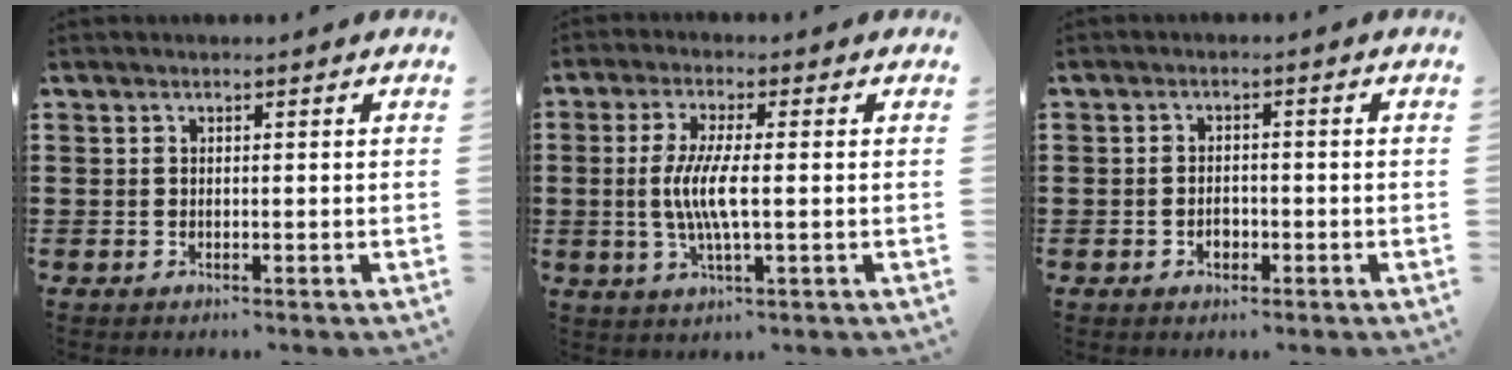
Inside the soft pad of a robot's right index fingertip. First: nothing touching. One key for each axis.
{"total": 6.3, "fx": -0.4, "fy": 0.9, "fz": 6.2, "tx": -0.131, "ty": -0.009, "tz": -0.017}
{"total": 2.0, "fx": -0.9, "fy": 1.2, "fz": 1.2, "tx": -0.025, "ty": 0.001, "tz": -0.018}